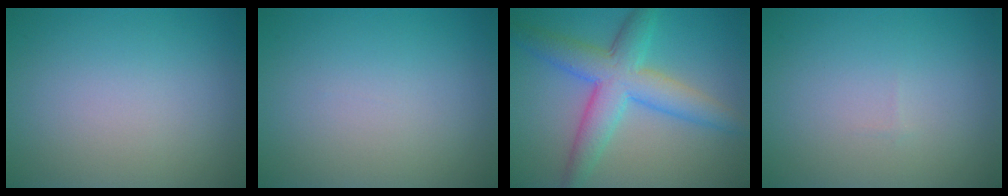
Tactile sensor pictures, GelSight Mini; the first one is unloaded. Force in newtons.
{"total": 0.0}
{"total": 6.6, "press": 6.6, "slide": 0.1}
{"total": 0.0}